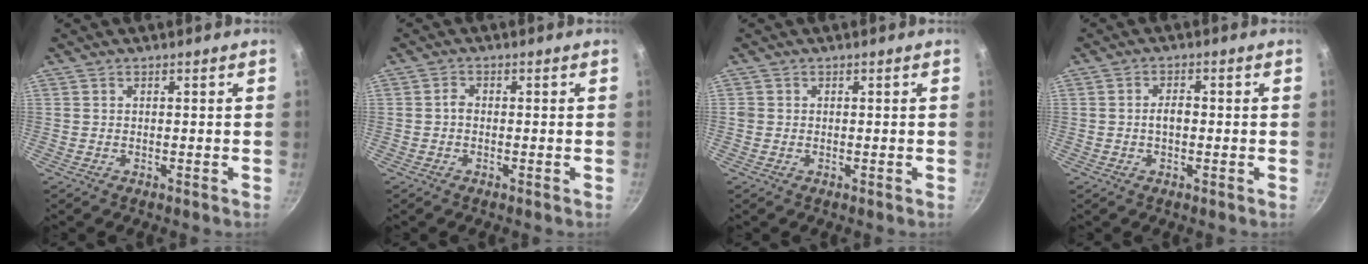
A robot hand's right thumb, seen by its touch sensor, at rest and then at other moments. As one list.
[{"total": 1.4, "force": [-0.3, 1.0, 0.9], "torque": [-0.015, 0.008, -0.008]}, {"total": 0.8, "force": [-0.1, 0.8, 0.2], "torque": [-0.002, 0.002, -0.003]}, {"total": 2.7, "force": [-0.3, 1.7, 2.2], "torque": [-0.029, 0.012, -0.006]}]